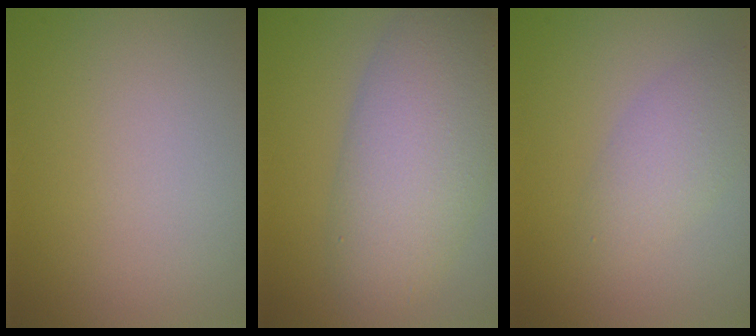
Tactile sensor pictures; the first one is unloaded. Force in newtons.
{"total": 7.7, "press": 7.7, "slide": 0.2}
{"total": 2.9, "press": 2.9, "slide": 0.2}